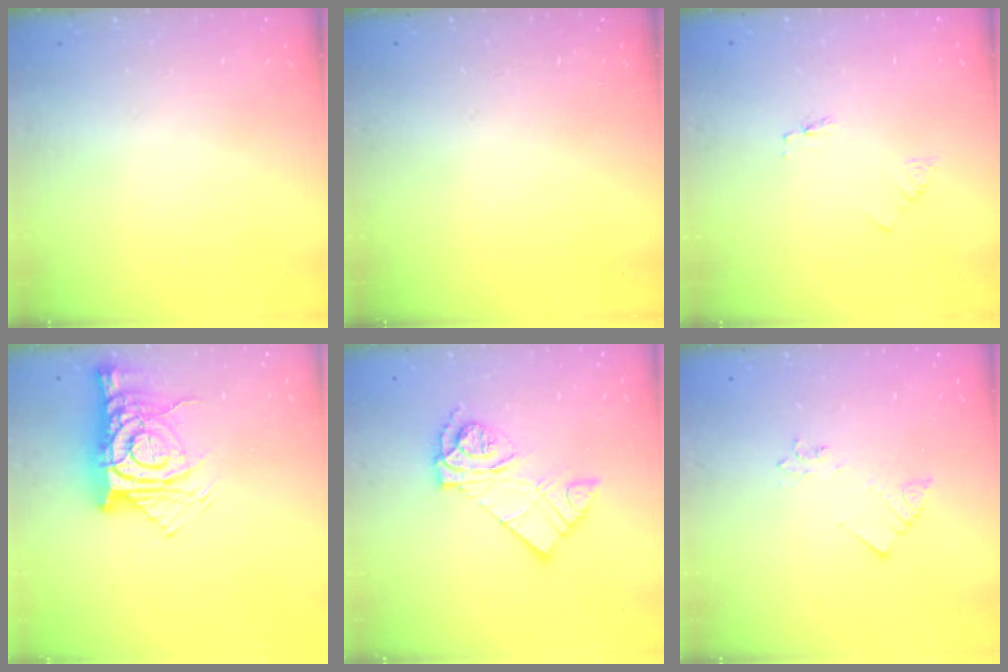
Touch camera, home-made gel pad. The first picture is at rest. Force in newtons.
{"total": 0.0}
{"total": 1.8, "press": 1.8, "slide": 0.2}
{"total": 12.2, "press": 12.1, "slide": 1.4}
{"total": 12.1, "press": 12.1, "slide": 1.0}
{"total": 2.1, "press": 2.1, "slide": 0.4}